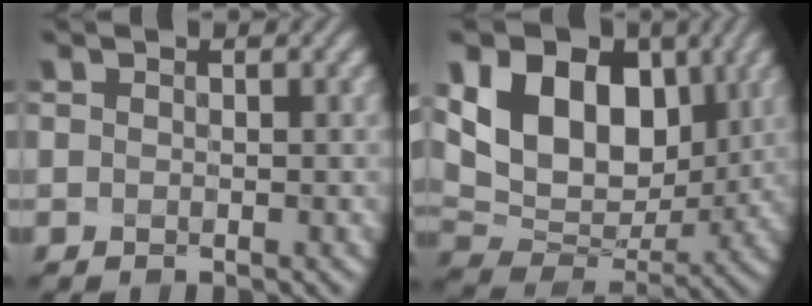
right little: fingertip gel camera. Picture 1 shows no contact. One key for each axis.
{"total": 10.4, "fx": 3.1, "fy": 7.1, "fz": 7.0, "tx": -0.129, "ty": 0.004, "tz": 0.052}